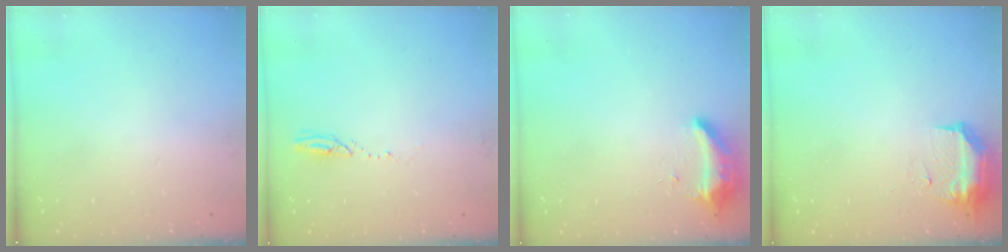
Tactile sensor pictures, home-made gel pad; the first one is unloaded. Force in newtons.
{"total": 2.5, "press": 2.5, "slide": 0.2}
{"total": 8.8, "press": 8.8, "slide": 0.6}
{"total": 9.9, "press": 9.1, "slide": 3.9}